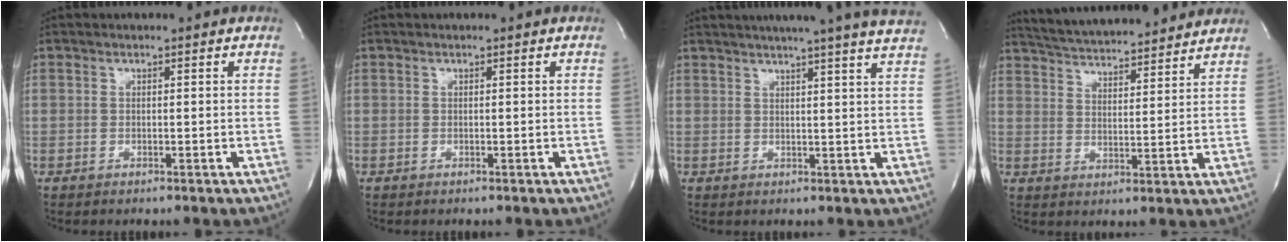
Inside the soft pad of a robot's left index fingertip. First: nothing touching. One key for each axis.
{"total": 0.0}
{"total": 19.0, "fx": 16.8, "fy": -0.8, "fz": 8.9, "tx": -0.142, "ty": -0.014, "tz": 0.200}
{"total": 18.1, "fx": 16.7, "fy": 2.4, "fz": 6.5, "tx": -0.107, "ty": 0.026, "tz": 0.242}